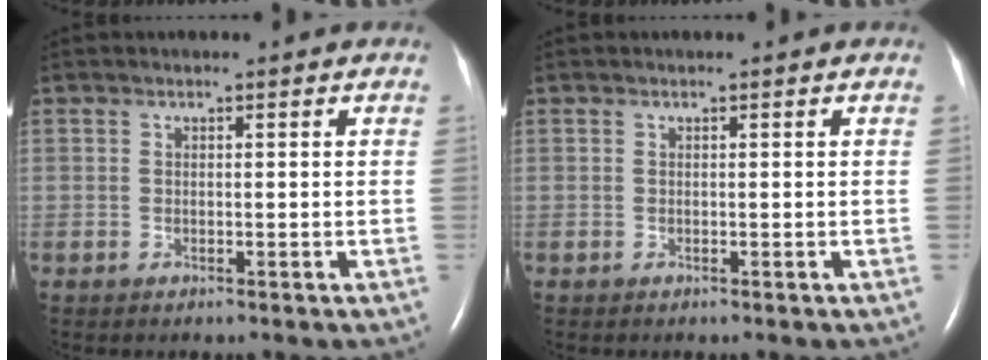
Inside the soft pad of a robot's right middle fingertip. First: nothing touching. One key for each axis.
{"total": 0.0}